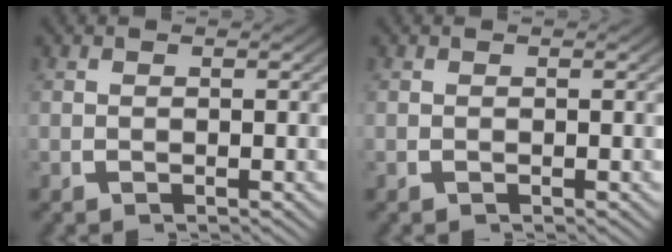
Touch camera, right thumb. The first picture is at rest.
{"total": 0.0}